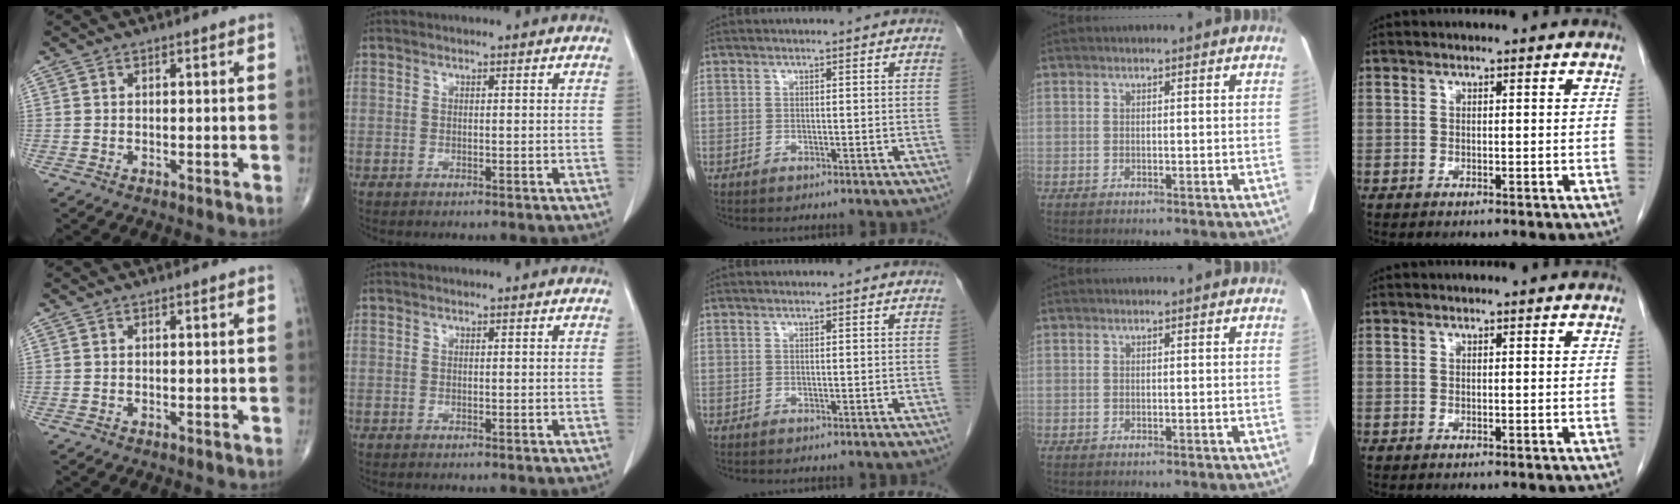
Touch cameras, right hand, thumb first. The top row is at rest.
{}